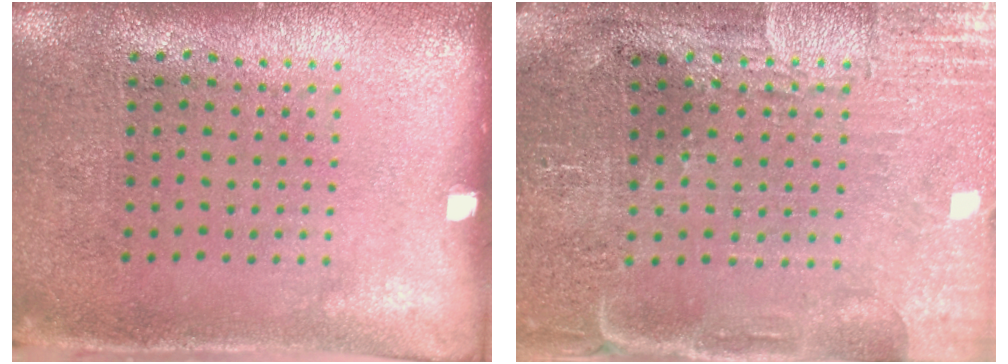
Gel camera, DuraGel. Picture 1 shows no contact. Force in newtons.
{"total": 4.0, "press": 3.7, "slide": 1.5}